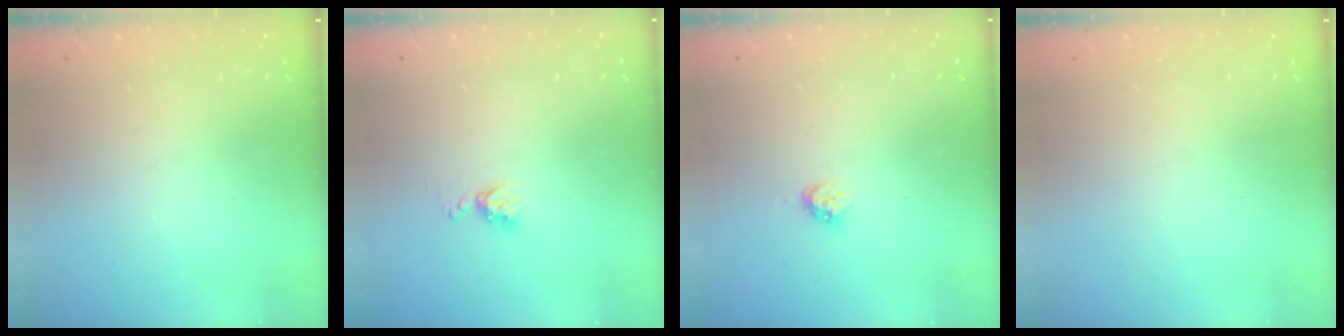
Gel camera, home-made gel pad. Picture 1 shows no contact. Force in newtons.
{"total": 5.5, "press": 5.5, "slide": 0.7}
{"total": 4.2, "press": 4.2, "slide": 0.6}
{"total": 0.0}